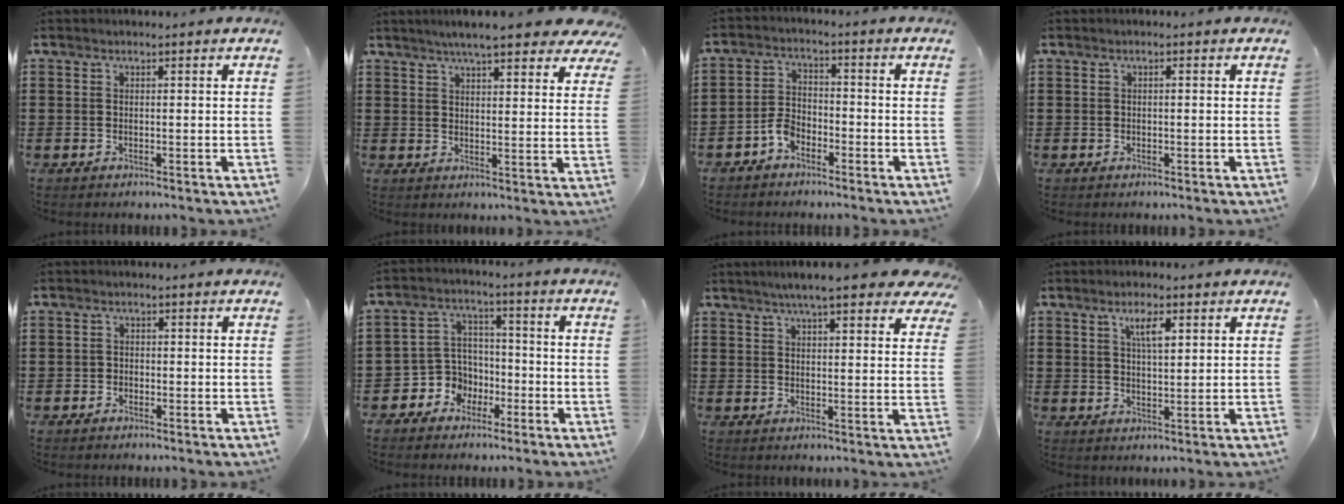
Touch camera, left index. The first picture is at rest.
{"total": 7.0, "force": [6.0, 0.6, 3.7], "torque": [-0.073, -0.018, 0.103]}
{"total": 3.6, "force": [-2.6, 1.9, 1.6], "torque": [-0.047, 0.004, -0.055]}
{"total": 0.6, "force": [0.0, 0.1, 0.5], "torque": [-0.010, -0.001, 0.001]}
{"total": 1.0, "force": [-0.7, 0.7, 0.1], "torque": [-0.005, 0.002, -0.017]}
{"total": 5.9, "force": [-2.8, 5.1, 1.0], "torque": [-0.048, 0.004, -0.057]}
{"total": 7.0, "force": [5.7, 0.6, 3.9], "torque": [-0.076, -0.012, 0.099]}
{"total": 4.4, "force": [2.3, 1.4, 3.5], "torque": [-0.059, 0.002, 0.035]}